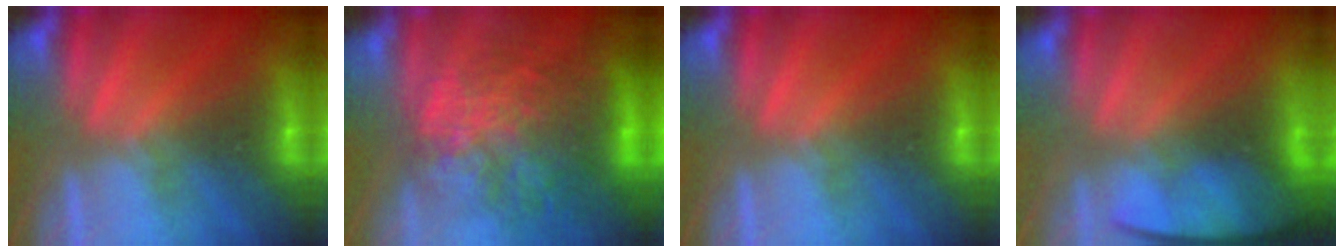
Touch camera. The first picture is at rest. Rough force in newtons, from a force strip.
{"total": 7.4}
{"total": 0.0}
{"total": 6.8}